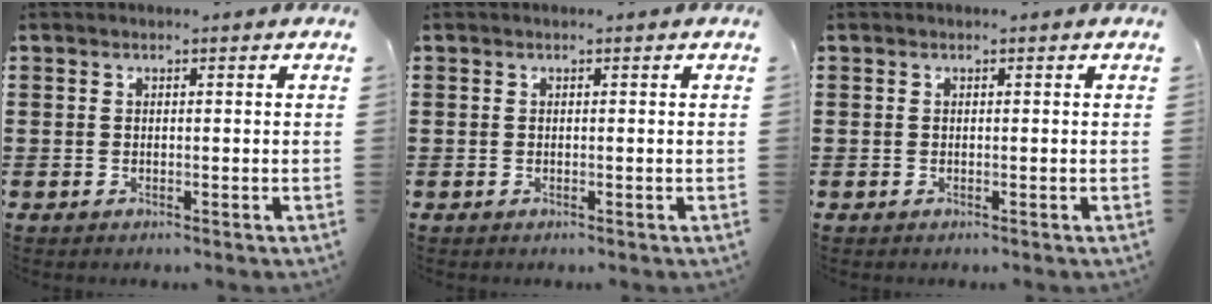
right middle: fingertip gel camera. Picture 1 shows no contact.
{"total": 0.0}
{"total": 0.0}